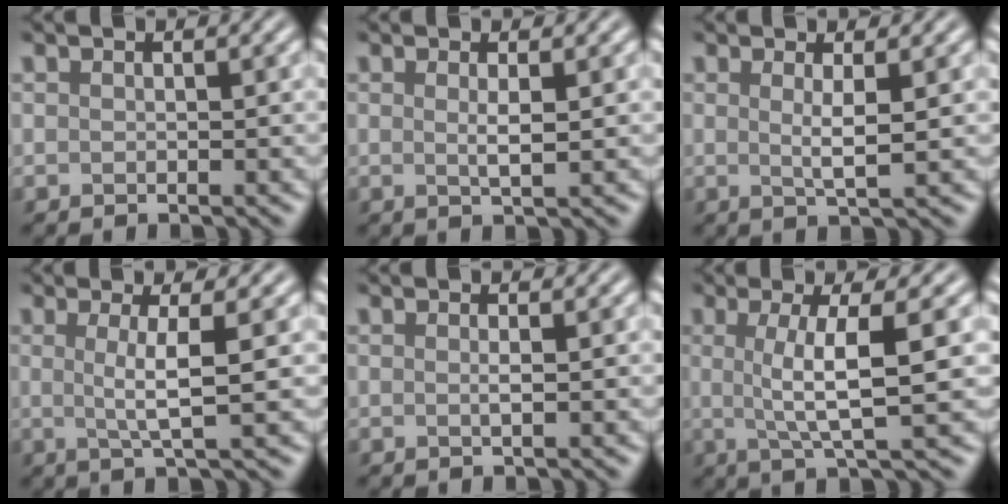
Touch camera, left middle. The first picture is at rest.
{"total": 0.9, "force": [-0.2, -0.3, 0.8], "torque": [-0.028, 0.004, 0.011]}
{"total": 1.4, "force": [-0.1, -0.3, 1.4], "torque": [-0.038, 0.000, 0.015]}
{"total": 2.8, "force": [-0.3, -0.1, 2.8], "torque": [-0.060, 0.005, 0.014]}
{"total": 0.6, "force": [-0.2, 0.0, 0.6], "torque": [-0.012, 0.004, -0.006]}
{"total": 4.9, "force": [-0.1, 0.4, 4.9], "torque": [-0.093, 0.013, 0.016]}